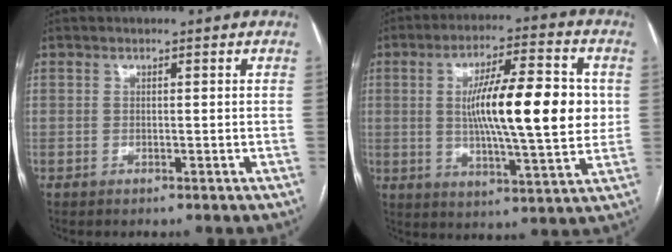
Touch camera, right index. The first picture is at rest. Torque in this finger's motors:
{"motor_torque": [1.45, 0.69, 1.05, 0.21]}